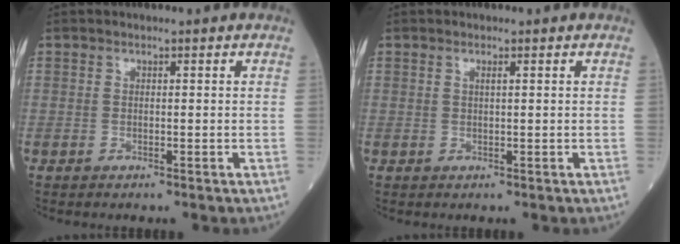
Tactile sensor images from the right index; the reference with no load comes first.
{"total": 0.6, "force": [0.3, 0.0, 0.6], "torque": [-0.013, 0.001, 0.006]}